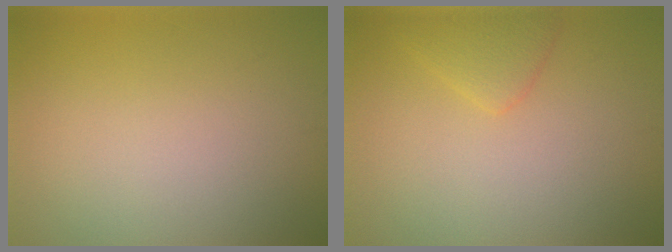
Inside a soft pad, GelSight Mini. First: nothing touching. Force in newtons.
{"total": 1.9, "press": 1.9, "slide": 0.2}